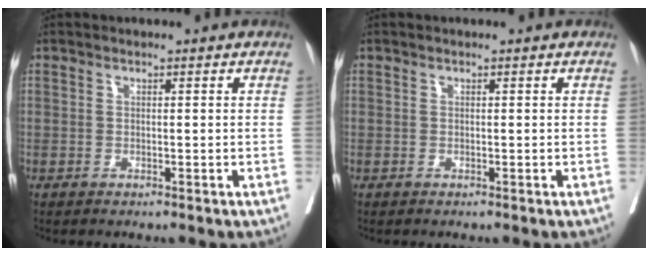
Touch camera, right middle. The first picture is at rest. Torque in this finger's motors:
{"motor_torque": [0.00, 0.00, 0.00, 0.00]}